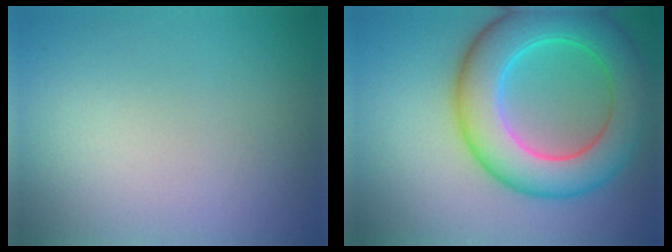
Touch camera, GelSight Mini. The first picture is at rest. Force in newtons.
{"total": 9.4, "press": 9.4, "slide": 0.5}